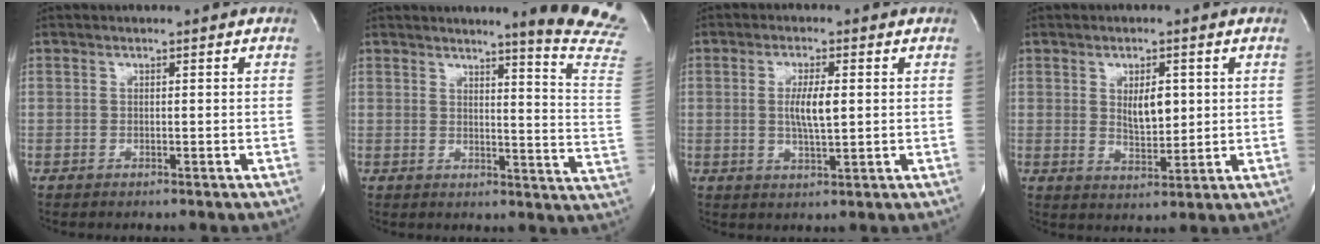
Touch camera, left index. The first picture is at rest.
{"total": 13.3, "force": [11.7, -2.1, 6.1], "torque": [-0.077, -0.120, 0.117]}
{"total": 5.0, "force": [0.5, 1.0, 4.9], "torque": [-0.093, 0.000, 0.009]}
{"total": 5.0, "force": [1.3, 2.2, 4.3], "torque": [-0.074, -0.003, 0.027]}